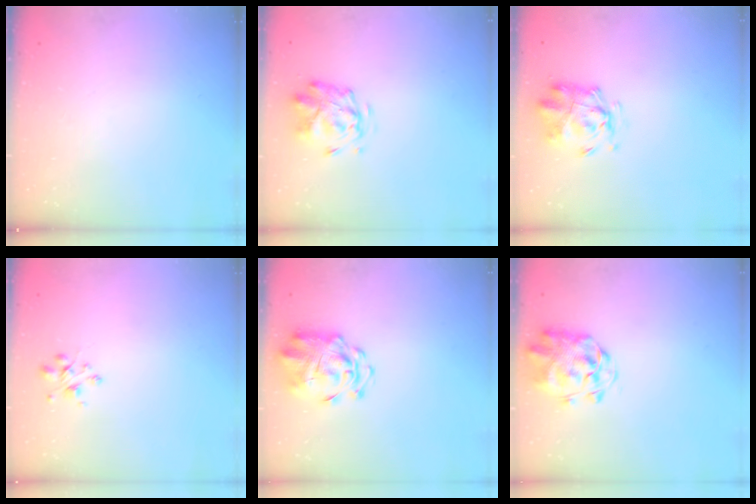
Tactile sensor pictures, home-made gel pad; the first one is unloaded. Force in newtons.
{"total": 2.8, "press": 2.4, "slide": 1.4}
{"total": 2.5, "press": 2.4, "slide": 0.7}
{"total": 2.6, "press": 2.6, "slide": 0.4}
{"total": 3.6, "press": 3.3, "slide": 1.4}
{"total": 3.1, "press": 3.0, "slide": 0.8}